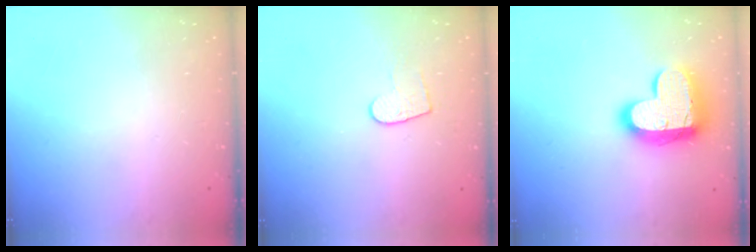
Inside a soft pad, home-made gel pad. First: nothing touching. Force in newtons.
{"total": 6.7, "press": 6.7, "slide": 0.4}
{"total": 18.5, "press": 18.5, "slide": 1.4}